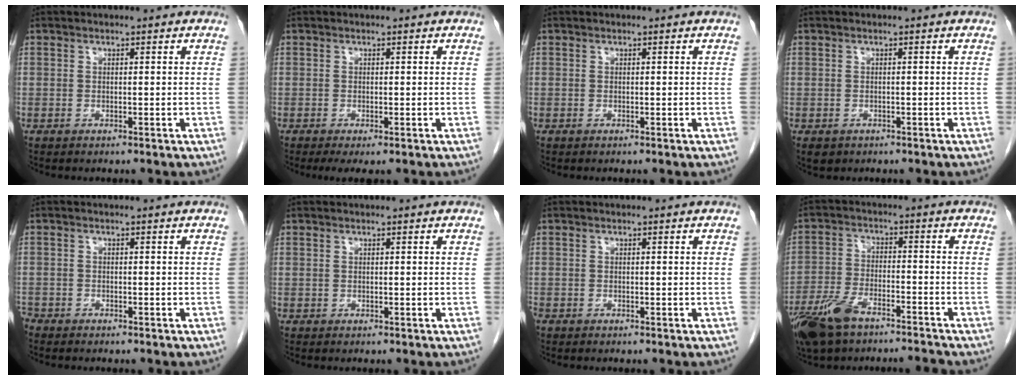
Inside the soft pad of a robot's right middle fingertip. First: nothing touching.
{"total": 2.3, "force": [-1.4, 0.6, 1.7], "torque": [-0.024, -0.008, -0.019]}
{"total": 0.0}
{"total": 2.1, "force": [-1.2, 1.5, 0.7], "torque": [-0.011, -0.001, -0.012]}
{"total": 2.6, "force": [-2.3, 1.1, 0.6], "torque": [-0.010, -0.003, -0.034]}
{"total": 0.0}
{"total": 0.7, "force": [-0.5, 0.4, 0.3], "torque": [-0.008, -0.001, -0.009]}
{"total": 9.7, "force": [-7.6, 2.6, 5.5], "torque": [-0.117, -0.008, -0.143]}